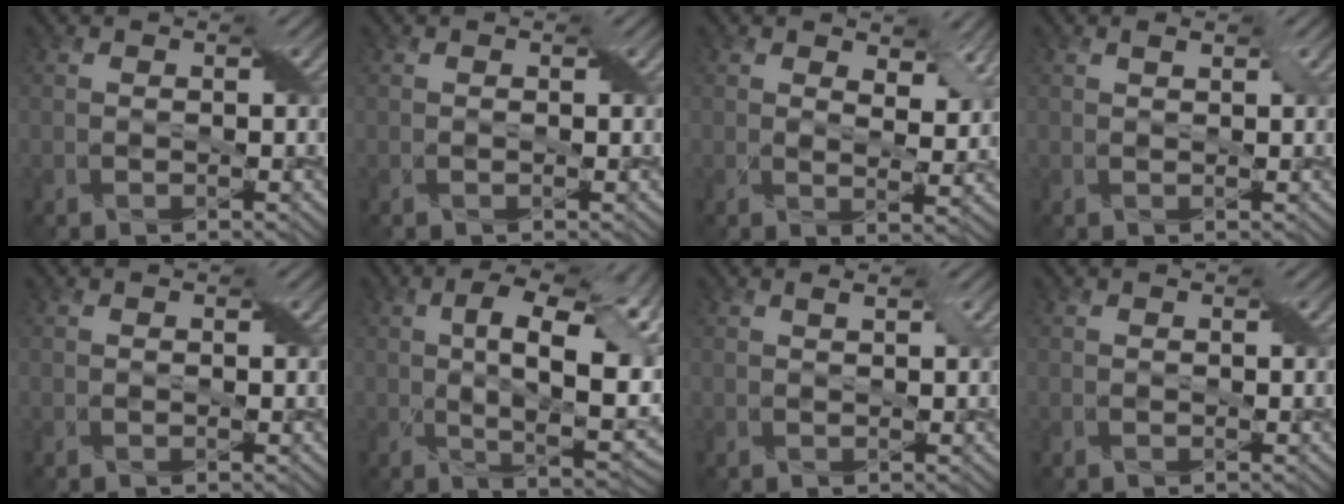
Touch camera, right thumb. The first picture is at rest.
{"total": 0.0}
{"total": 4.8, "force": [2.6, 2.3, 3.3], "torque": [-0.064, -0.011, 0.038]}
{"total": 0.9, "force": [0.6, 0.2, 0.7], "torque": [-0.016, 0.002, 0.011]}
{"total": 0.0}
{"total": 13.3, "force": [2.4, 5.4, 11.9], "torque": [-0.189, -0.001, 0.036]}
{"total": 0.9, "force": [0.5, 0.0, 0.7], "torque": [-0.015, 0.005, 0.009]}
{"total": 0.0}